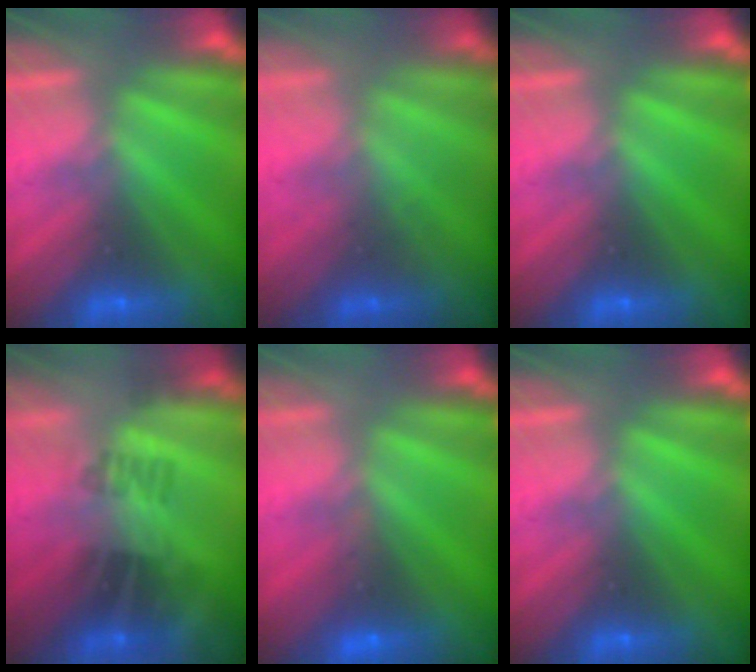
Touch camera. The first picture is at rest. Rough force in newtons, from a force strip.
{"total": 1.4}
{"total": 0.0}
{"total": 2.3}
{"total": 3.0}
{"total": 0.0}